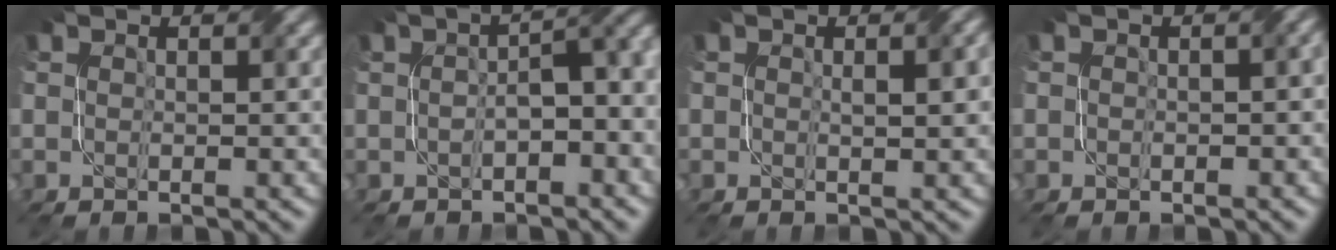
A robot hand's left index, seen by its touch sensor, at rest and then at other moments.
{"total": 4.7, "force": [-0.5, 1.7, 4.3], "torque": [-0.058, 0.009, -0.008]}
{"total": 2.3, "force": [0.2, 0.5, 2.2], "torque": [-0.033, 0.003, 0.003]}
{"total": 1.5, "force": [0.2, 0.8, 1.2], "torque": [-0.019, -0.001, 0.000]}